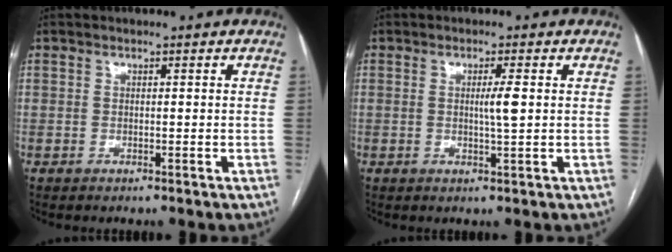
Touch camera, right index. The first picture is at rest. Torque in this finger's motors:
{"motor_torque": [-0.03, 0.12, 0.07, 0.02]}